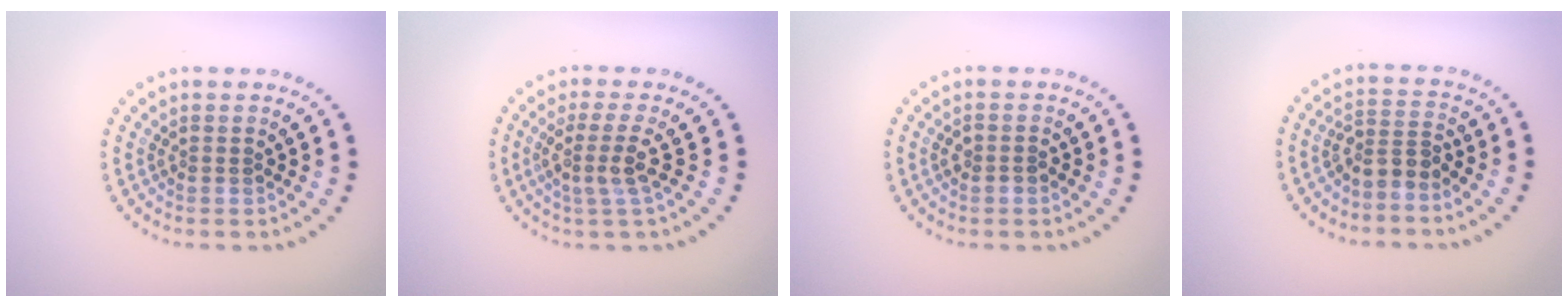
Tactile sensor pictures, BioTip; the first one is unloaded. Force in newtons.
{"total": 2.7, "press": 2.0, "slide": 1.8}
{"total": 1.2, "press": 1.1, "slide": 0.4}
{"total": 2.5, "press": 1.8, "slide": 1.7}